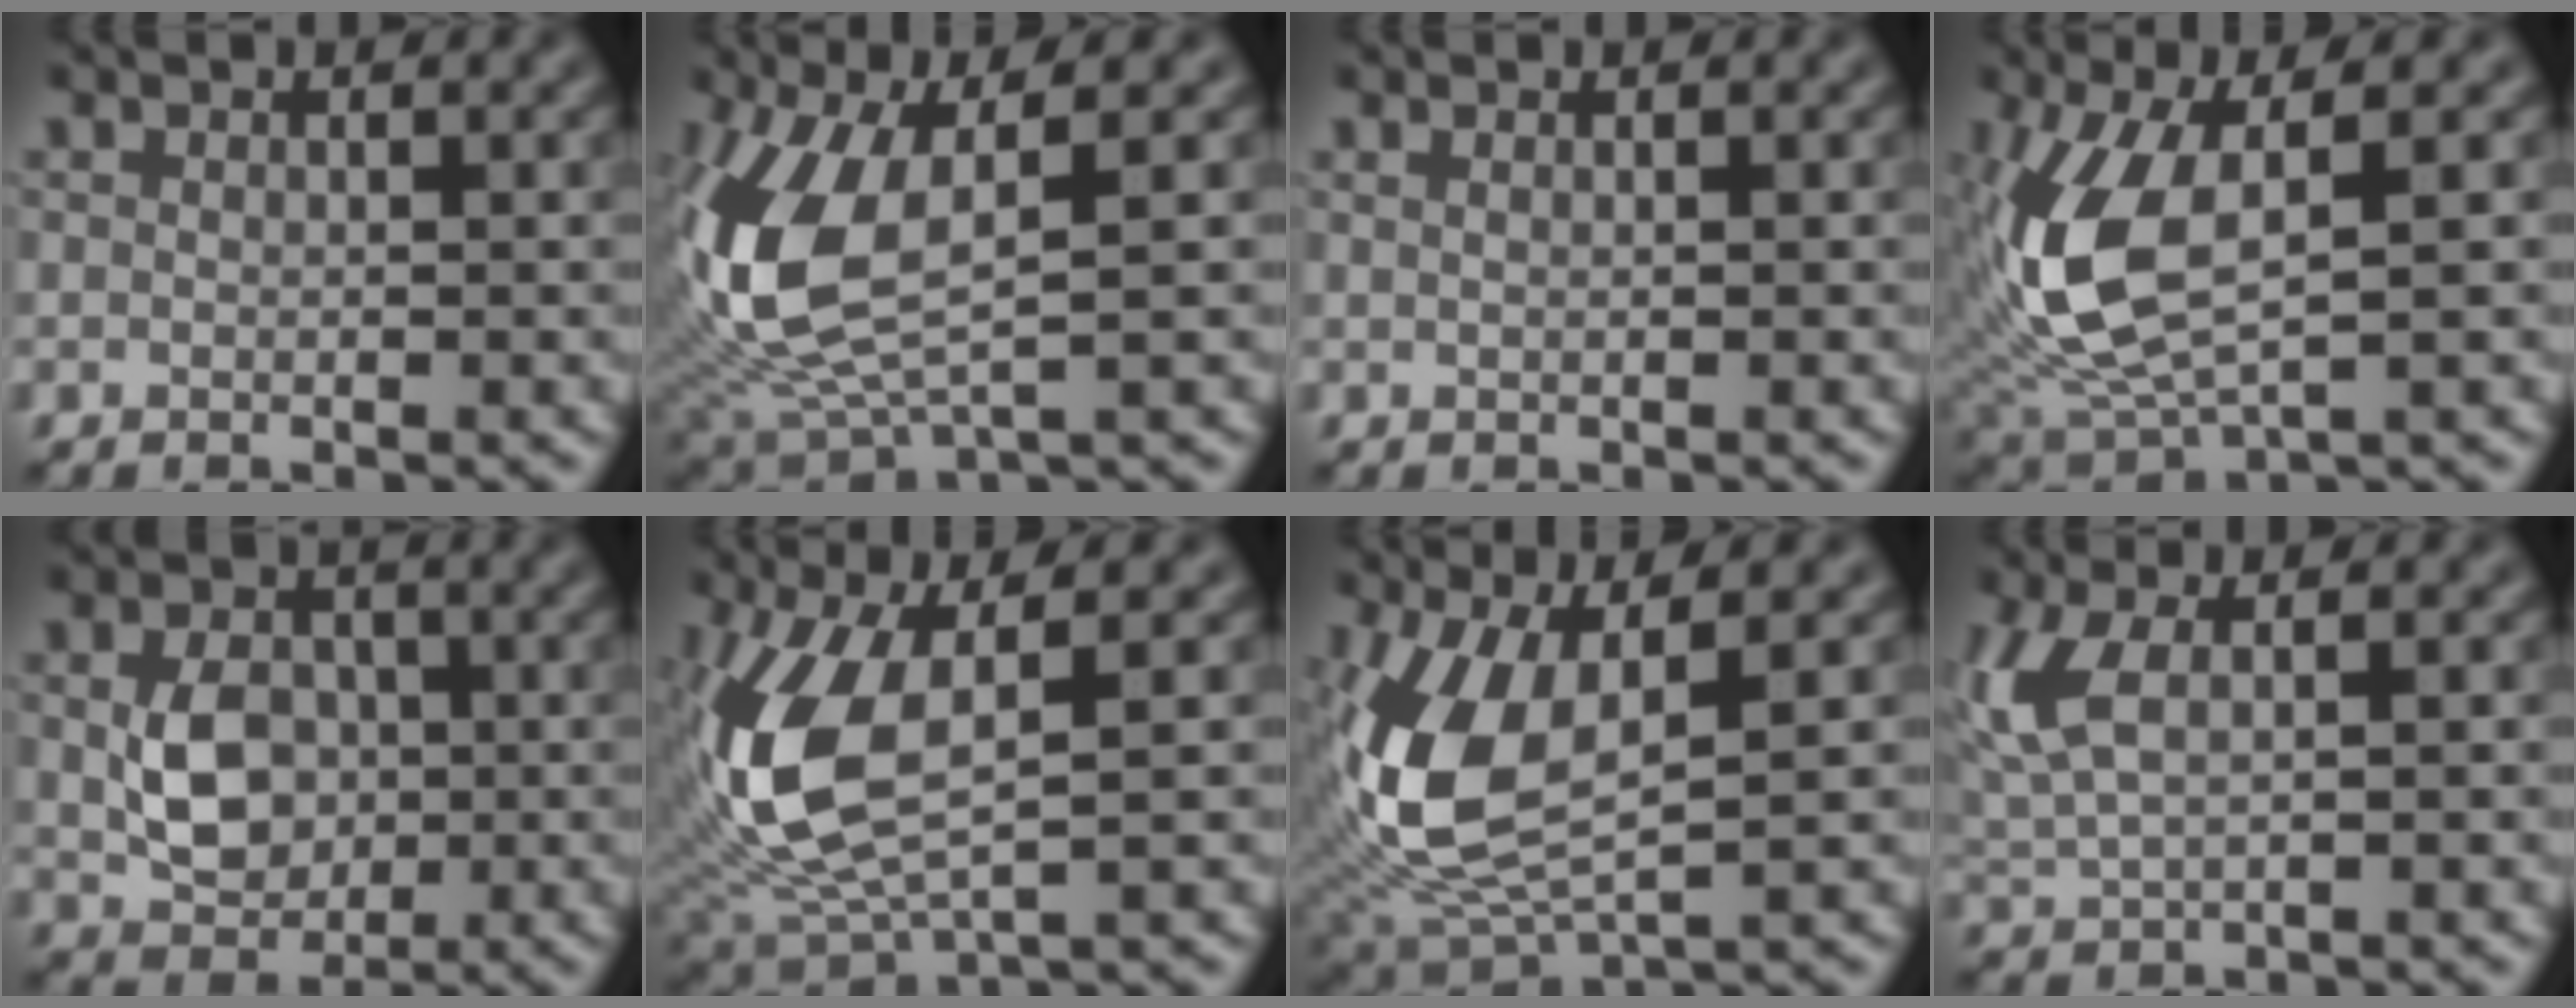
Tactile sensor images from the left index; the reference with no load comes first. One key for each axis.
{"total": 9.6, "fx": 1.1, "fy": 4.3, "fz": 8.6, "tx": -0.217, "ty": -0.007, "tz": 0.026}
{"total": 0.6, "fx": 0.4, "fy": 0.2, "fz": 0.4, "tx": -0.005, "ty": 0.000, "tz": 0.002}
{"total": 7.9, "fx": 0.8, "fy": 3.5, "fz": 7.1, "tx": -0.178, "ty": -0.002, "tz": 0.023}
{"total": 4.7, "fx": -0.2, "fy": 3.5, "fz": 3.1, "tx": -0.061, "ty": -0.001, "tz": -0.002}
{"total": 8.9, "fx": 0.9, "fy": 3.9, "fz": 7.9, "tx": -0.200, "ty": -0.003, "tz": 0.025}
{"total": 8.8, "fx": 1.0, "fy": 4.1, "fz": 7.7, "tx": -0.191, "ty": -0.005, "tz": 0.024}
{"total": 4.3, "fx": 1.3, "fy": 1.8, "fz": 3.7, "tx": -0.098, "ty": 0.004, "tz": 0.032}